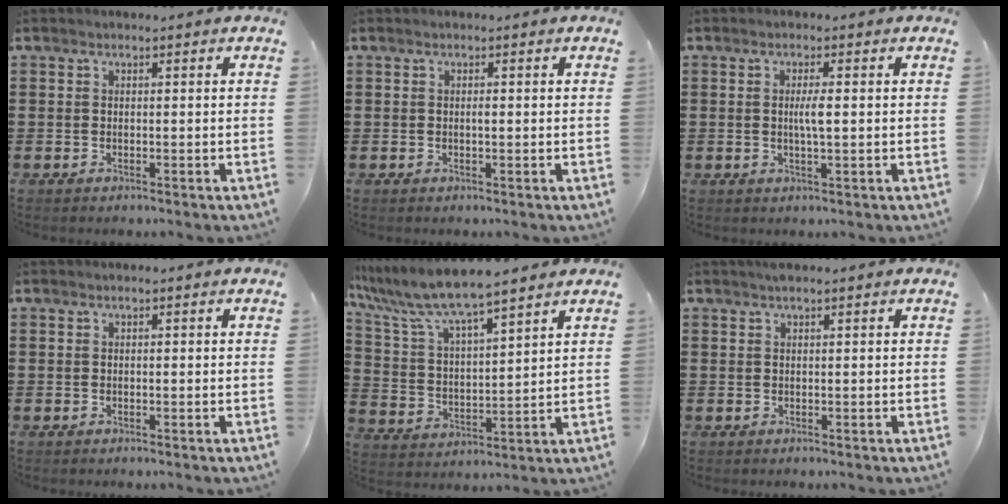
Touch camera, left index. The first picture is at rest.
{"total": 0.8, "force": [0.1, 0.2, 0.8], "torque": [-0.016, -0.003, 0.002]}
{"total": 2.9, "force": [0.2, 0.3, 2.9], "torque": [-0.055, -0.003, 0.002]}
{"total": 0.0}
{"total": 7.8, "force": [6.9, 0.4, 3.7], "torque": [-0.104, -0.037, 0.115]}
{"total": 0.7, "force": [0.5, 0.0, 0.6], "torque": [-0.012, 0.000, 0.009]}